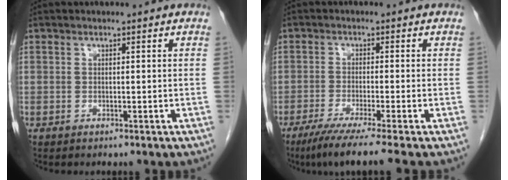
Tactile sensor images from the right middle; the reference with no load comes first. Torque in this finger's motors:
{"motor_torque": [0.05, -0.03, 0.07, 0.06]}